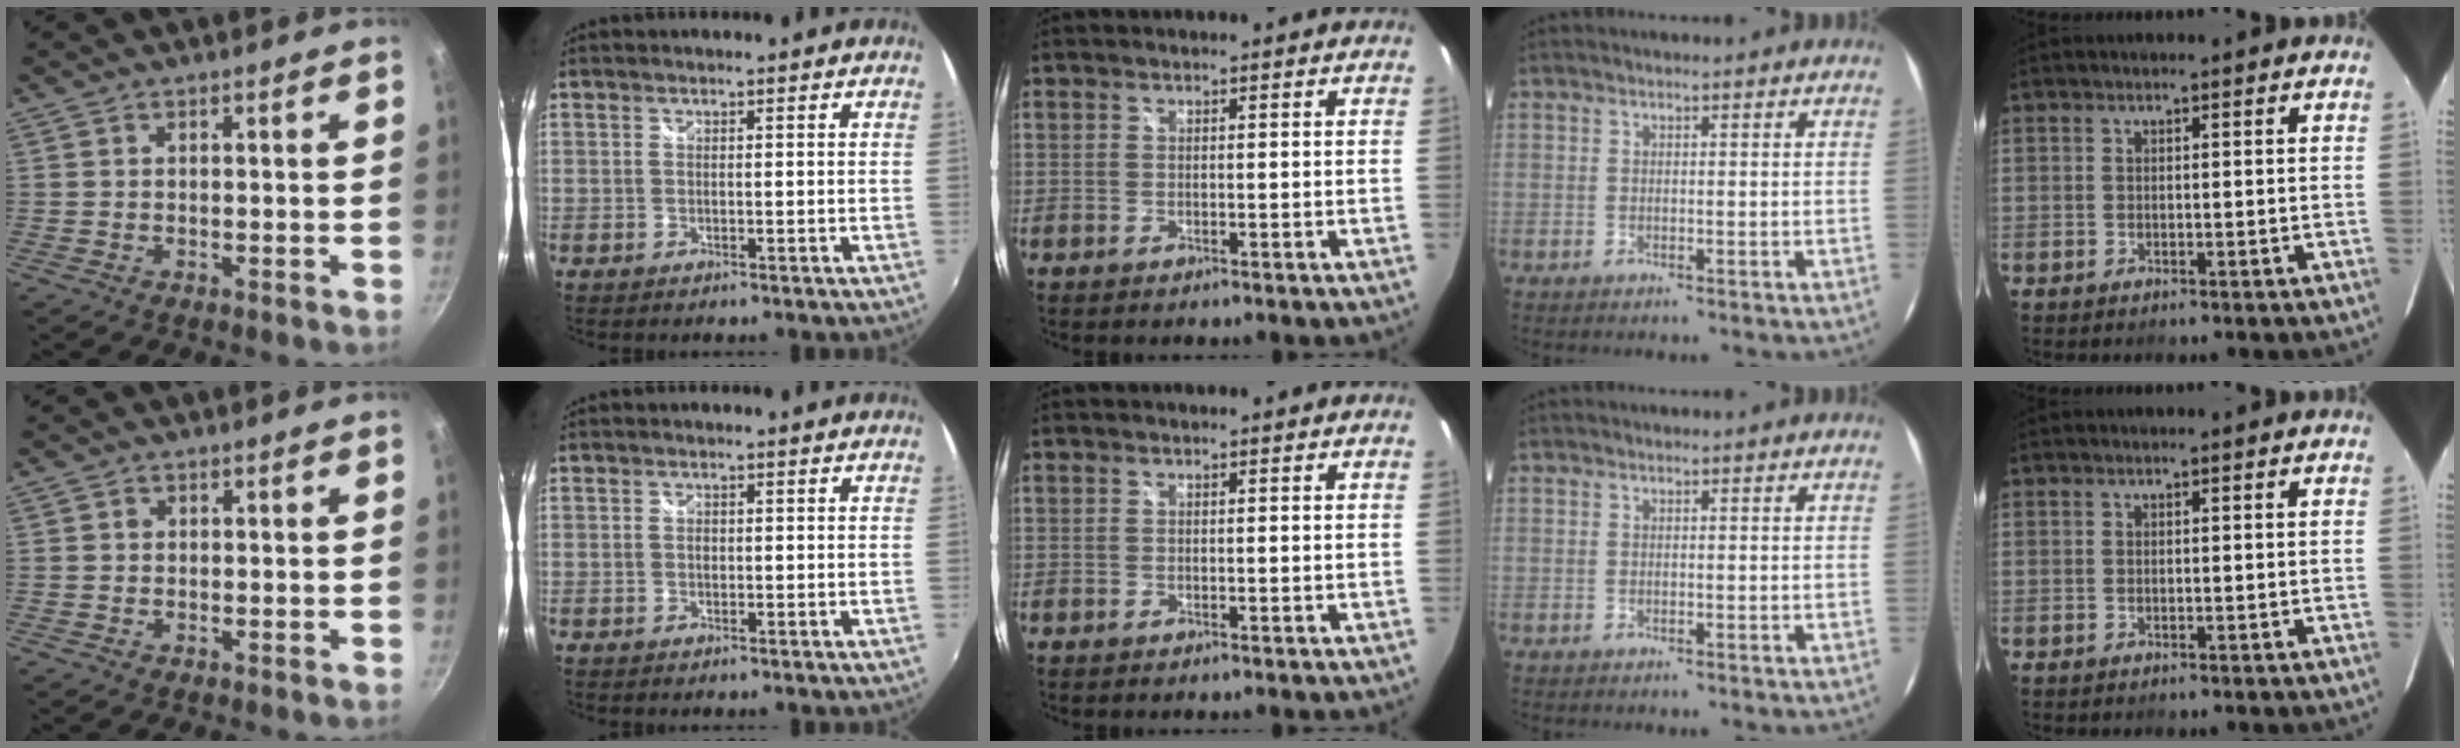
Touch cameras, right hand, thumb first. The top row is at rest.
{"thumb": {"total": 0.7, "force": [0.0, 0.6, 0.2], "torque": [0.001, 0.003, 0.000]}, "index": {"total": 0.7, "force": [-0.1, 0.5, 0.4], "torque": [-0.006, 0.001, -0.002]}}